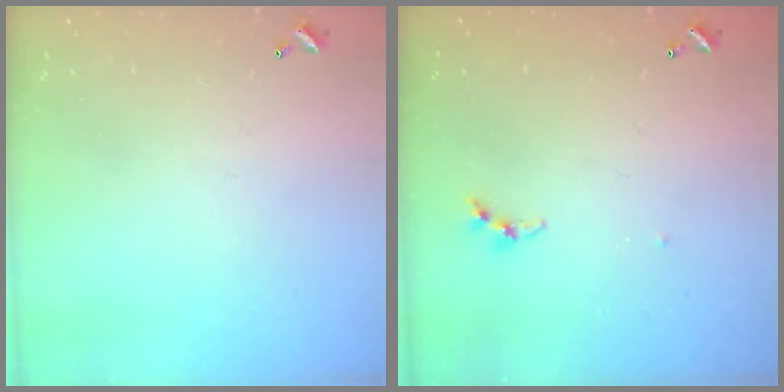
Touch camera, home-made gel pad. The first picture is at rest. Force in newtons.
{"total": 3.5, "press": 3.4, "slide": 0.4}